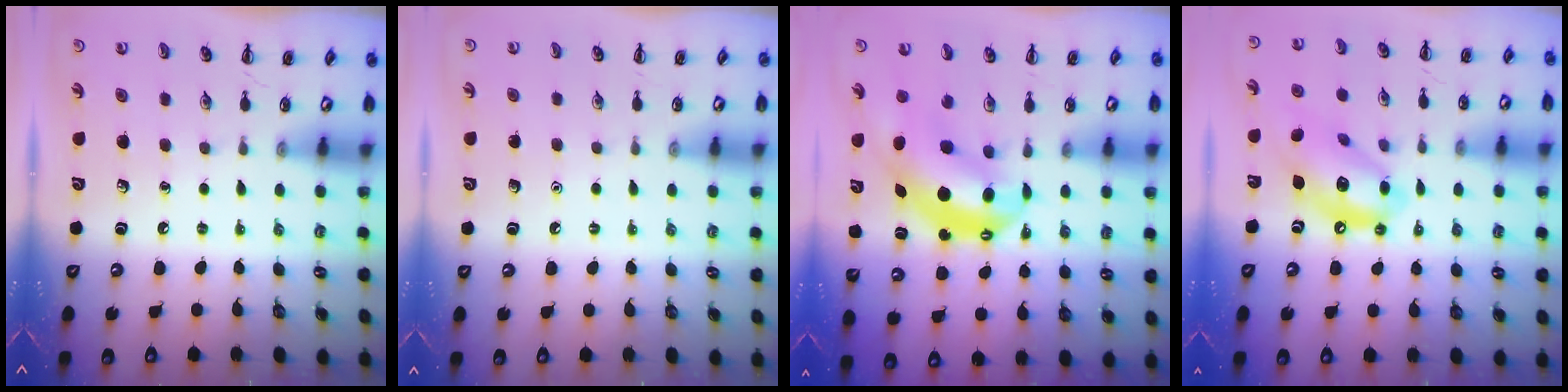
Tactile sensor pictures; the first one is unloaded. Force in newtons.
{"total": 1.6, "press": 1.6, "slide": 0.1}
{"total": 8.8, "press": 8.6, "slide": 2.2}
{"total": 13.8, "press": 13.3, "slide": 3.7}